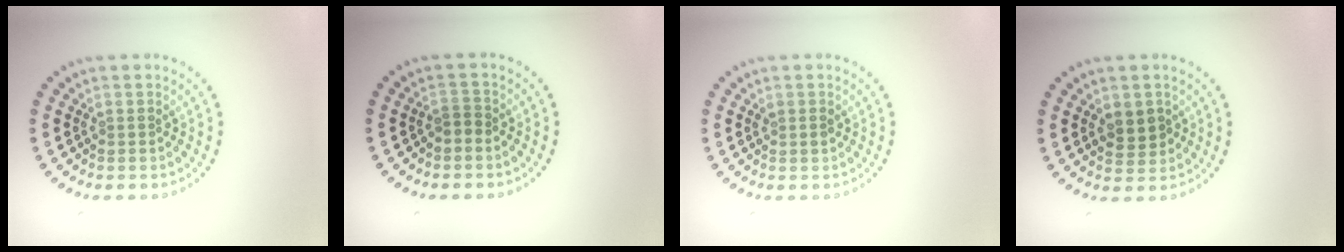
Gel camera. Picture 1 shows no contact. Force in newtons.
{"total": 1.0, "press": 0.8, "slide": 0.6}
{"total": 0.7, "press": 0.6, "slide": 0.2}
{"total": 2.4, "press": 2.3, "slide": 0.5}